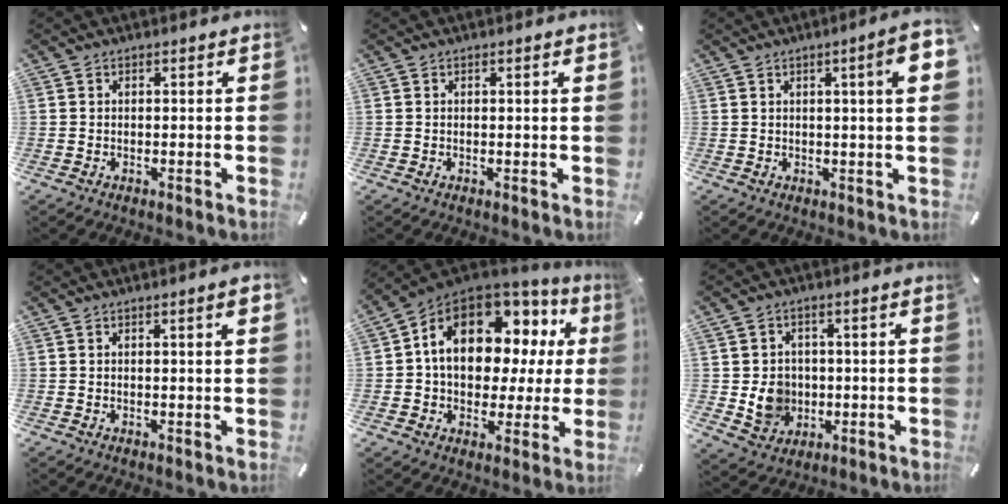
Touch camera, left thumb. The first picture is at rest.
{"total": 0.9, "force": [0.2, 0.0, 0.9], "torque": [-0.014, 0.000, 0.002]}
{"total": 7.8, "force": [2.2, 0.7, 7.5], "torque": [-0.107, -0.010, 0.028]}
{"total": 2.8, "force": [0.8, 0.4, 2.7], "torque": [-0.043, 0.000, 0.010]}
{"total": 15.7, "force": [4.6, 10.7, 10.5], "torque": [-0.180, -0.023, 0.079]}
{"total": 7.5, "force": [-0.5, 7.1, 2.3], "torque": [-0.034, 0.004, -0.007]}